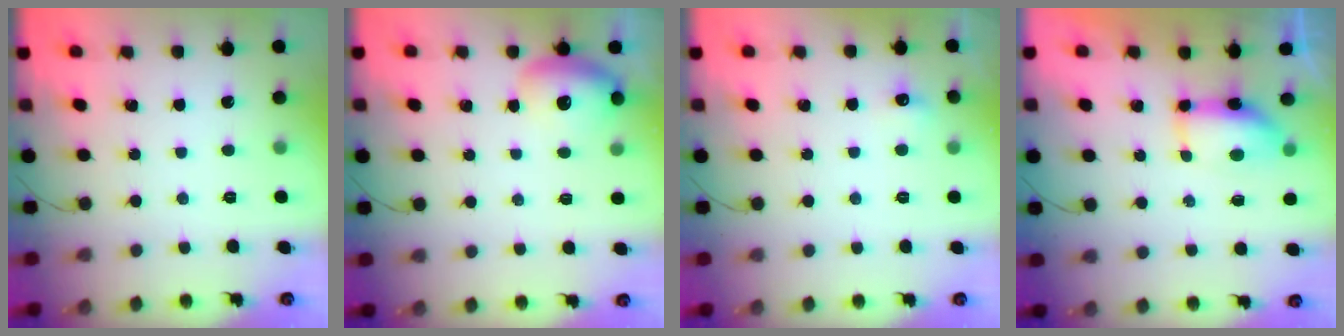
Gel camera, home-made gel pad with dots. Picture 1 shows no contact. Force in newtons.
{"total": 13.0, "press": 11.7, "slide": 5.5}
{"total": 4.3, "press": 4.2, "slide": 1.2}
{"total": 9.5, "press": 7.8, "slide": 5.3}